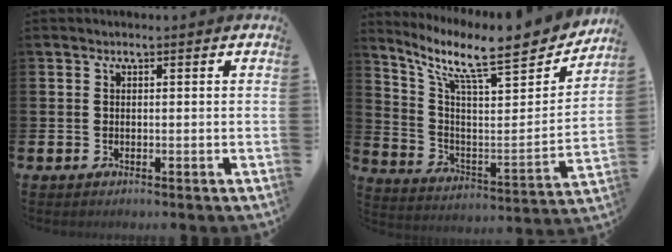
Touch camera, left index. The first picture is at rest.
{"total": 11.2, "force": [8.9, 2.6, 6.3], "torque": [-0.134, -0.075, 0.137]}